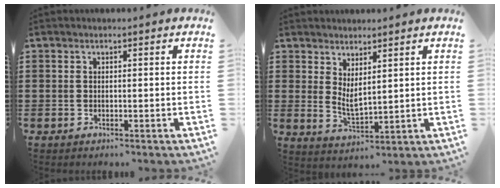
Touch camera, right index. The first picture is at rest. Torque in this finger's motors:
{"motor_torque": [1.02, 1.13, 0.06, 0.02]}